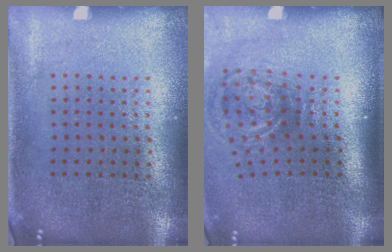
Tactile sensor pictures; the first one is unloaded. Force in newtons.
{"total": 2.1, "press": 1.2, "slide": 1.7}